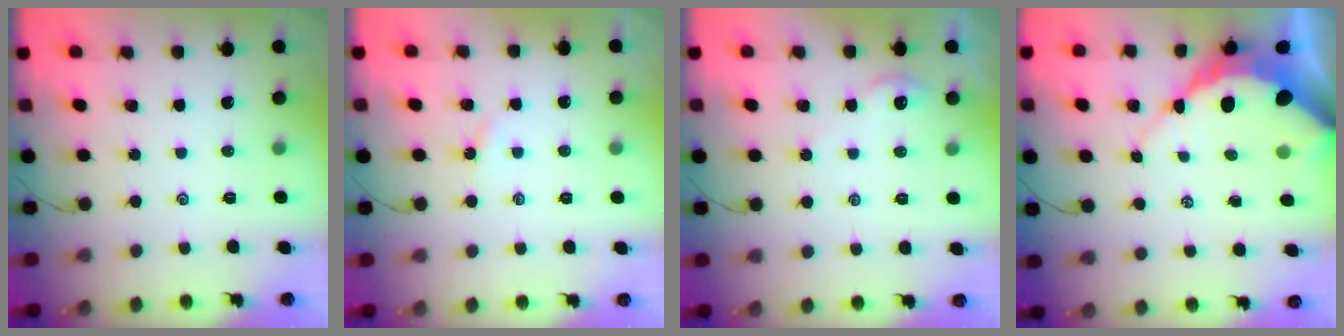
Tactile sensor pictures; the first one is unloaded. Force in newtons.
{"total": 1.4, "press": 1.4, "slide": 0.2}
{"total": 2.2, "press": 2.2, "slide": 0.4}
{"total": 10.3, "press": 10.3, "slide": 0.9}